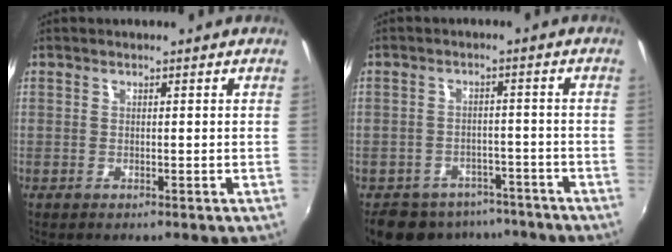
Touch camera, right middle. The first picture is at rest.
{"total": 11.8, "force": [-9.1, 6.6, 3.6], "torque": [-0.086, 0.008, -0.116]}